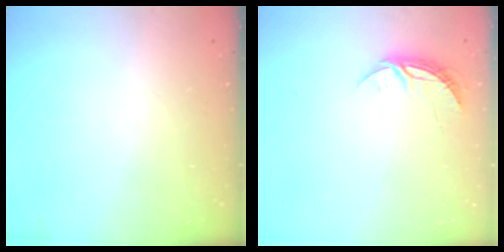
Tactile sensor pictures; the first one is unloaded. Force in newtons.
{"total": 6.2, "press": 6.2, "slide": 0.5}